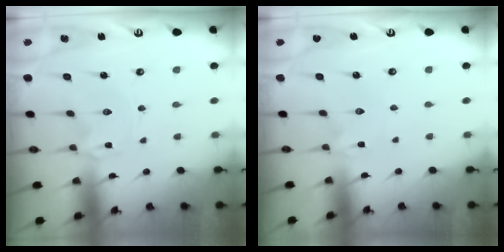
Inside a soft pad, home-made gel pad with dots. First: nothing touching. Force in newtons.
{"total": 0.0}